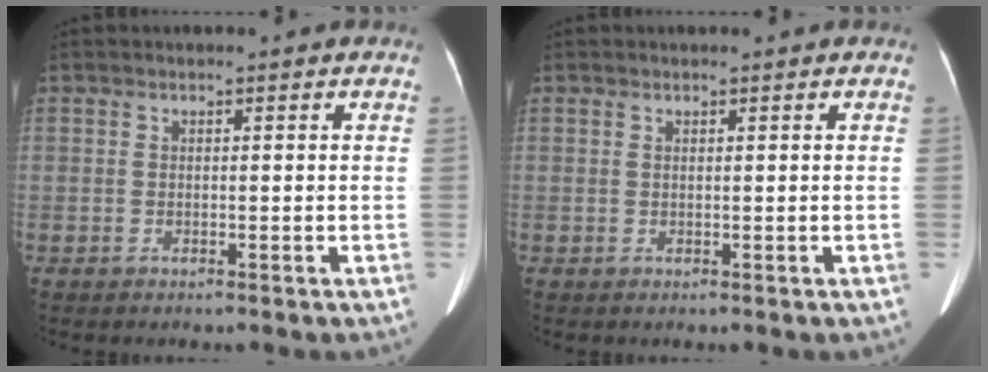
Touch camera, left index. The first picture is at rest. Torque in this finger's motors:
{"motor_torque": [-0.12, -0.03, -0.04, -0.01]}